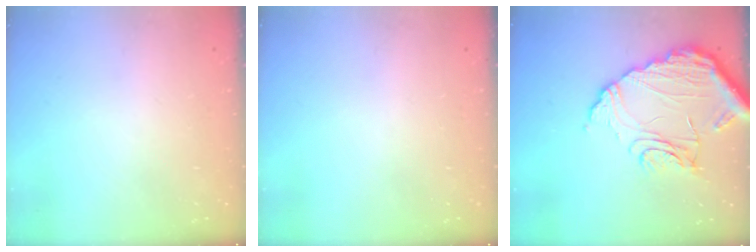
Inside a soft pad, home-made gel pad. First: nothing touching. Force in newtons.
{"total": 0.0}
{"total": 15.2, "press": 15.1, "slide": 1.5}